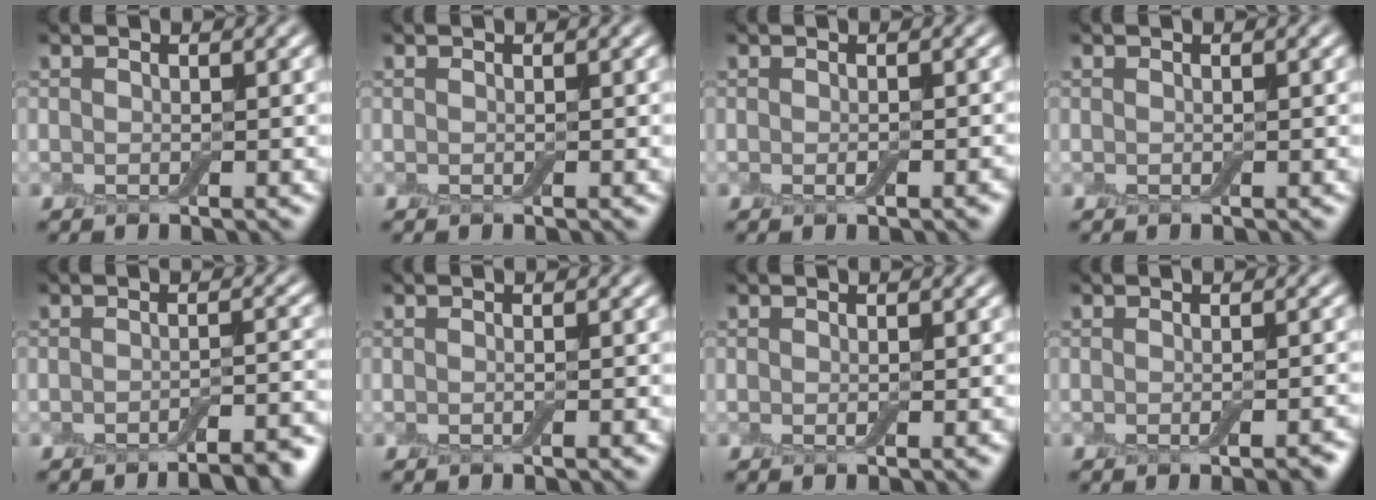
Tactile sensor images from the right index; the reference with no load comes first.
{"total": 0.0}
{"total": 1.4, "force": [-0.5, 0.4, 1.2], "torque": [-0.020, -0.004, -0.008]}
{"total": 0.0}
{"total": 3.7, "force": [-2.7, 0.8, 2.4], "torque": [-0.028, 0.003, -0.037]}
{"total": 0.7, "force": [-0.3, 0.1, 0.7], "torque": [-0.011, 0.000, -0.006]}
{"total": 0.8, "force": [-0.2, 0.1, 0.7], "torque": [-0.012, -0.002, -0.003]}
{"total": 2.0, "force": [-0.8, 0.6, 1.7], "torque": [-0.019, -0.002, -0.010]}